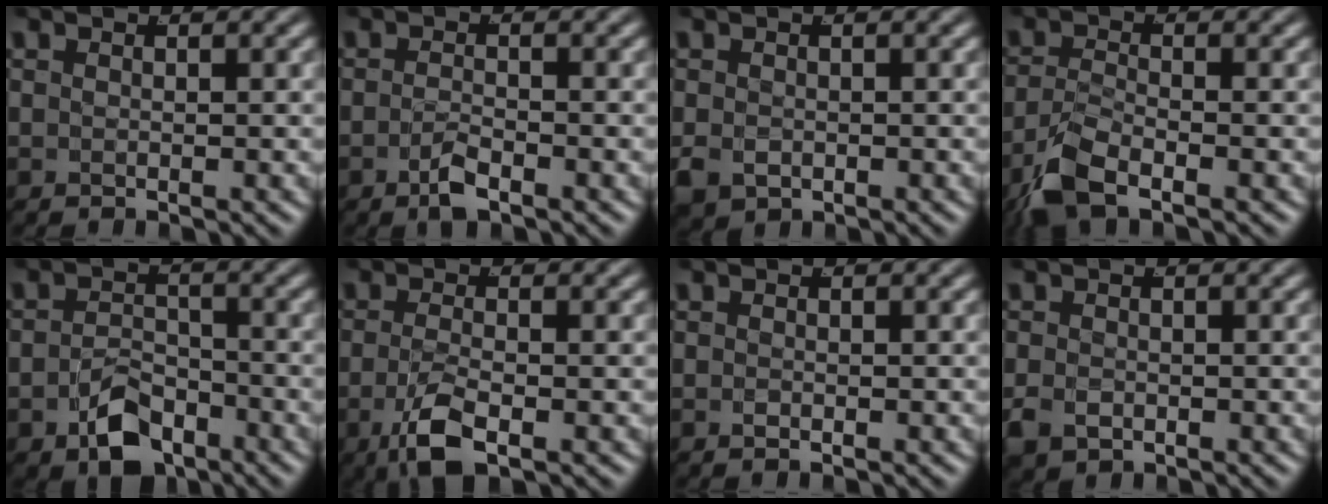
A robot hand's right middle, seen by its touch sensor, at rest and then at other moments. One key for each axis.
{"total": 2.2, "fx": -1.7, "fy": 0.5, "fz": 1.3, "tx": -0.026, "ty": -0.006, "tz": -0.029}
{"total": 2.7, "fx": -1.2, "fy": 2.0, "fz": 1.4, "tx": -0.040, "ty": -0.027, "tz": -0.006}
{"total": 3.9, "fx": -2.6, "fy": 1.1, "fz": 2.6, "tx": -0.059, "ty": -0.014, "tz": -0.043}
{"total": 4.8, "fx": -3.1, "fy": 2.8, "fz": 2.3, "tx": -0.029, "ty": -0.019, "tz": -0.047}
{"total": 4.0, "fx": -2.0, "fy": 1.0, "fz": 3.2, "tx": -0.067, "ty": -0.017, "tz": -0.025}
{"total": 0.5, "fx": -0.4, "fy": -0.3, "fz": 0.1, "tx": -0.006, "ty": -0.005, "tz": -0.003}
{"total": 2.2, "fx": -1.1, "fy": 1.5, "fz": 1.2, "tx": -0.034, "ty": -0.018, "tz": -0.009}